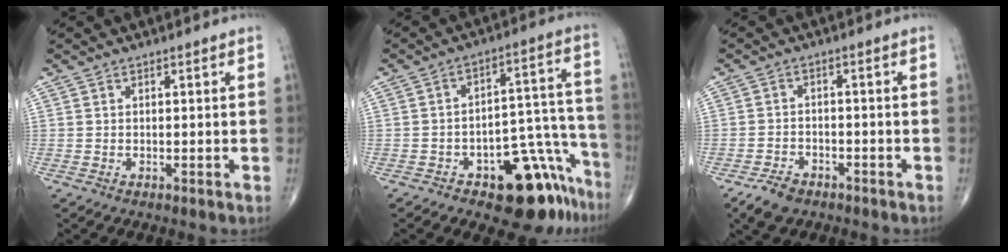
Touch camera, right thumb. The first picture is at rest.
{"total": 15.4, "force": [-9.5, 7.1, 9.8], "torque": [-0.066, 0.099, -0.130]}
{"total": 4.8, "force": [-3.3, 2.8, 2.0], "torque": [-0.035, 0.010, -0.057]}